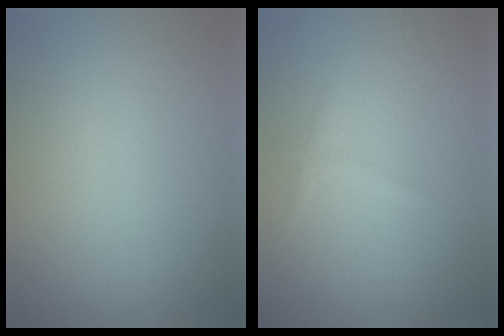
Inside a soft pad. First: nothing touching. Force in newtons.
{"total": 0.8, "press": 0.8, "slide": 0.1}